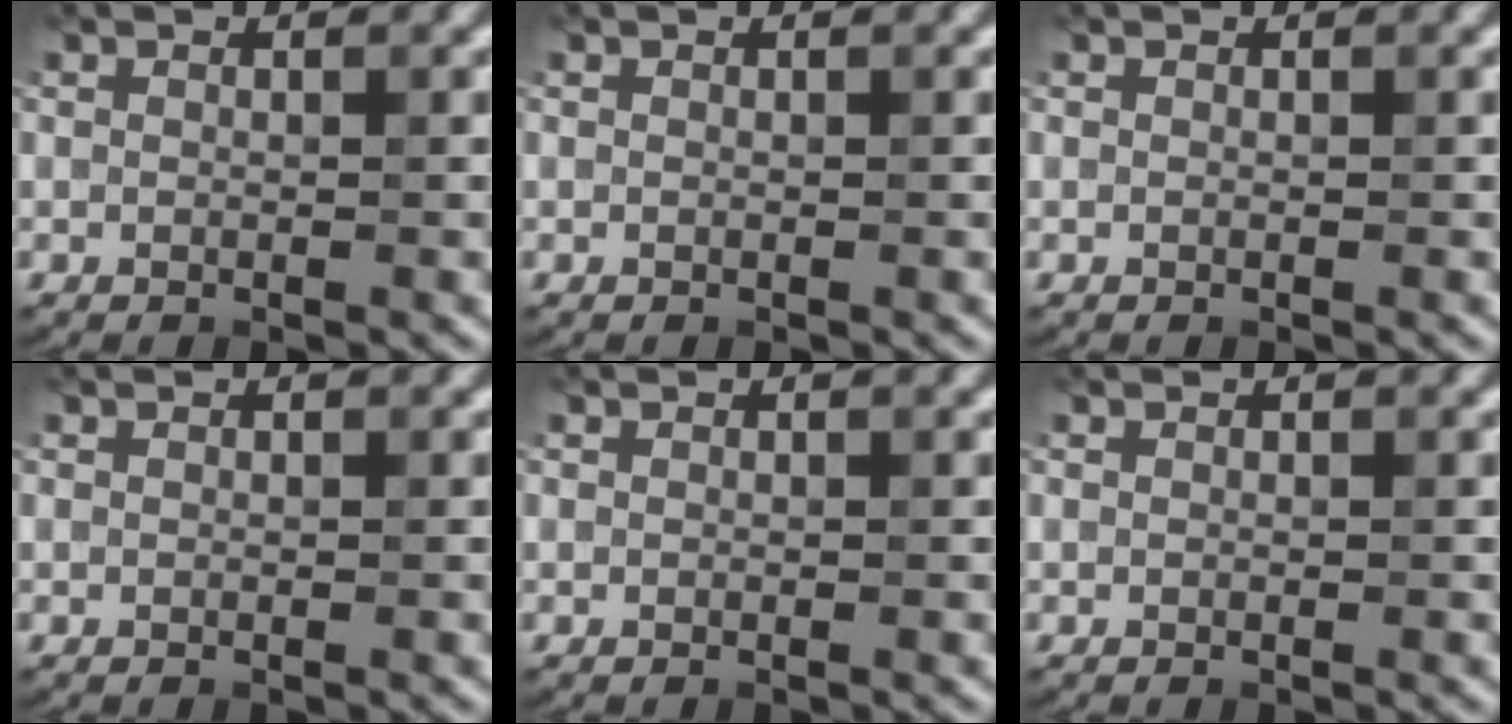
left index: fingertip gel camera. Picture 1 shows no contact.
{"total": 0.0}
{"total": 0.0}
{"total": 0.0}
{"total": 0.0}
{"total": 0.0}